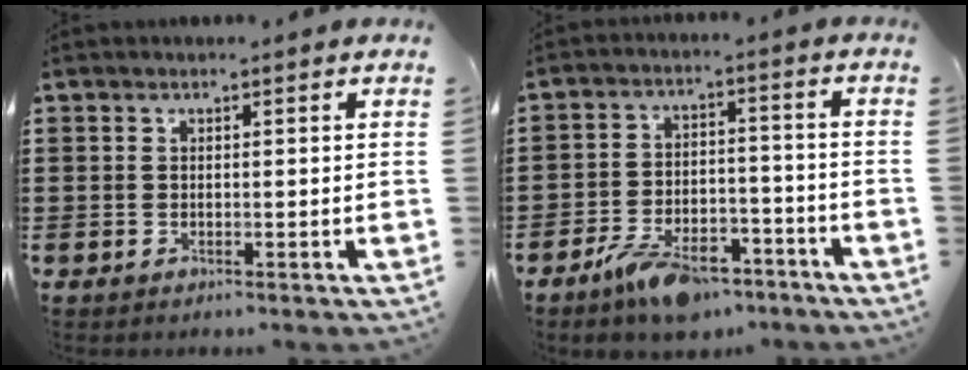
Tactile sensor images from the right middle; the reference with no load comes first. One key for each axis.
{"total": 7.3, "fx": -5.7, "fy": 2.3, "fz": 3.9, "tx": -0.083, "ty": 0.006, "tz": -0.108}